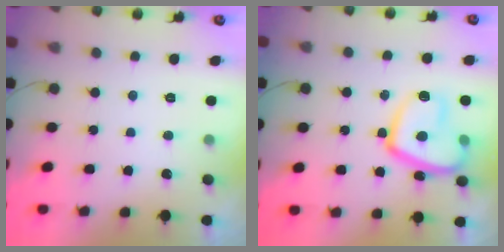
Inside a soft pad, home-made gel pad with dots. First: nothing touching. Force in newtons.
{"total": 16.7, "press": 16.6, "slide": 2.0}